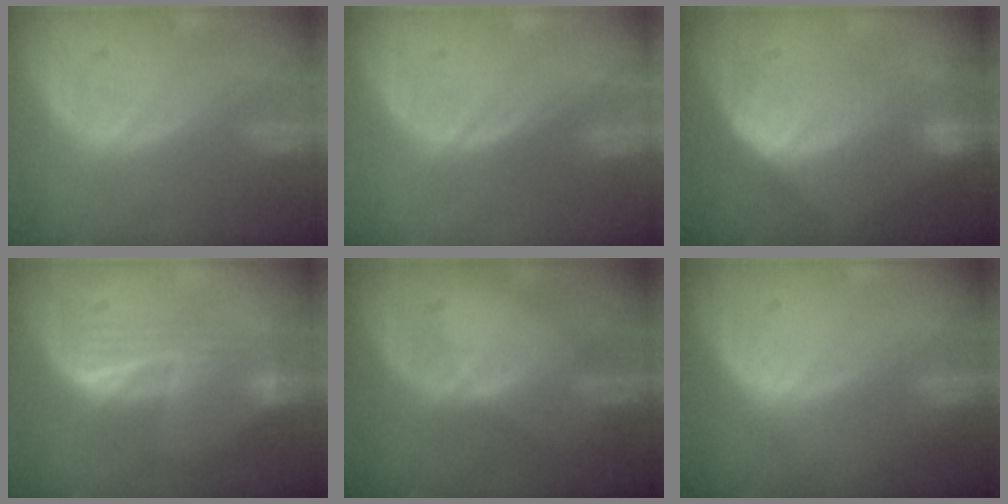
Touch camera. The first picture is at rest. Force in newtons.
{"total": 0.0}
{"total": 6.8, "press": 6.7, "slide": 1.4}
{"total": 6.5, "press": 6.2, "slide": 1.9}
{"total": 1.8, "press": 1.2, "slide": 1.3}
{"total": 0.0}